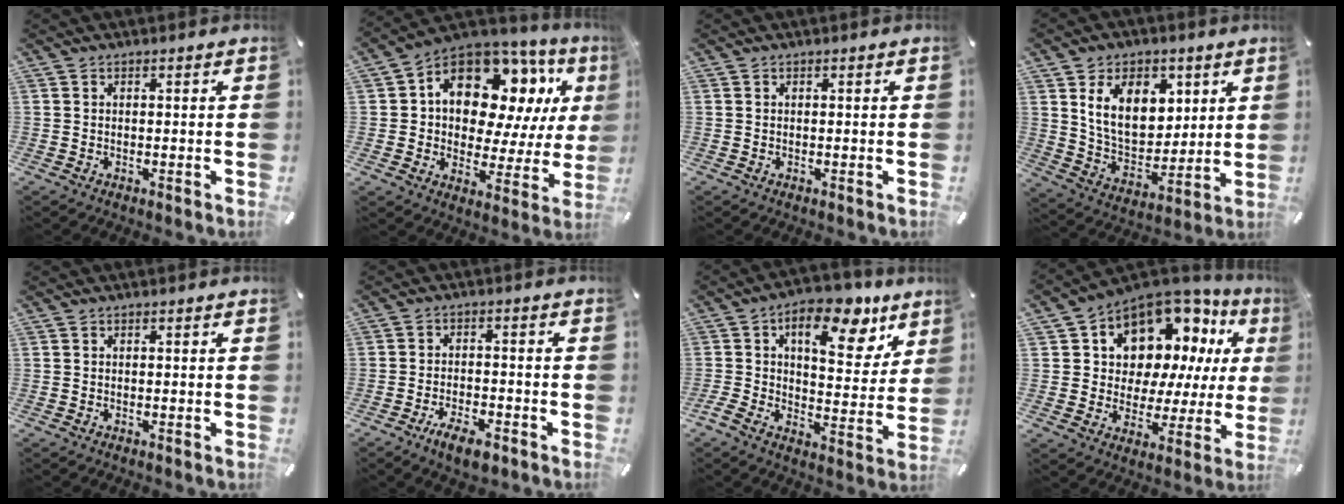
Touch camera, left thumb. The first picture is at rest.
{"total": 15.9, "force": [7.2, 10.7, 9.2], "torque": [-0.160, -0.050, 0.131]}
{"total": 0.0}
{"total": 14.3, "force": [5.9, 10.2, 8.2], "torque": [-0.146, -0.017, 0.110]}
{"total": 0.0}
{"total": 6.2, "force": [-4.1, 2.4, 4.0], "torque": [-0.070, 0.017, -0.071]}
{"total": 16.5, "force": [8.3, 8.7, 11.3], "torque": [-0.148, -0.056, 0.133]}
{"total": 12.3, "force": [8.5, 7.9, 4.0], "torque": [-0.076, -0.080, 0.155]}